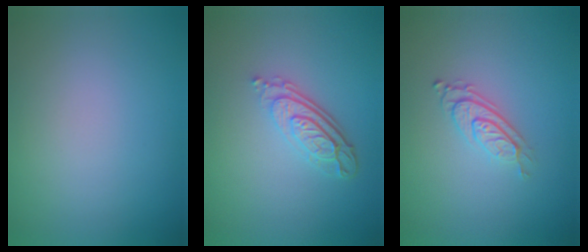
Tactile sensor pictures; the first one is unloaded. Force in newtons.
{"total": 4.0, "press": 2.9, "slide": 2.7}
{"total": 2.7, "press": 2.0, "slide": 1.9}